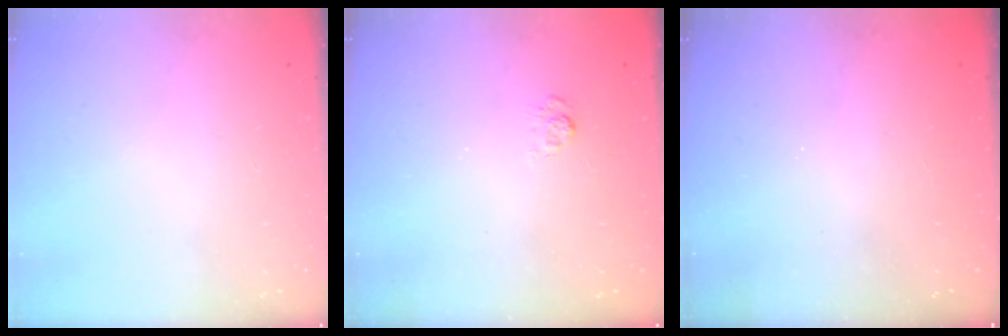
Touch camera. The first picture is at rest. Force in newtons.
{"total": 2.7, "press": 2.3, "slide": 1.5}
{"total": 2.3, "press": 2.2, "slide": 0.8}